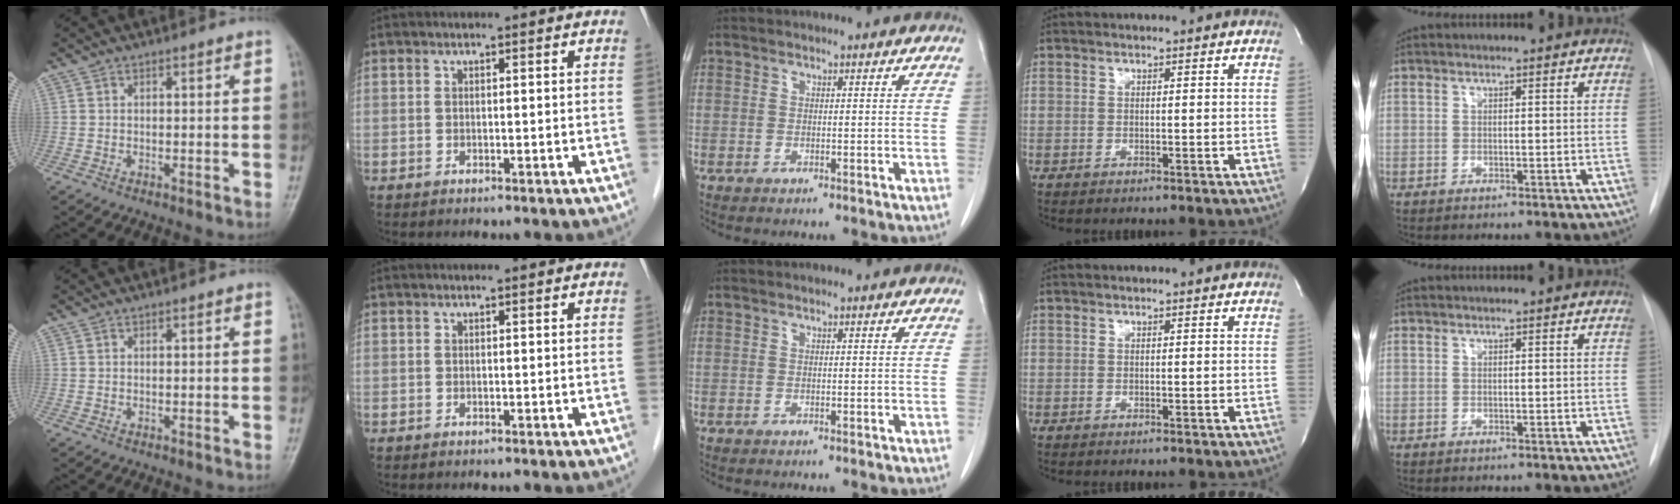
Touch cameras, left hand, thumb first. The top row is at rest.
{}